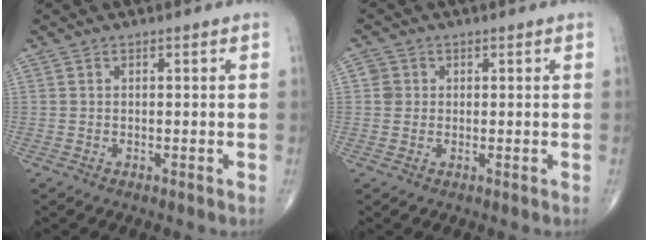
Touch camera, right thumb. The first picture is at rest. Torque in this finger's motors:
{"motor_torque": [-0.05, 0.27, 0.25, 0.23, -0.02]}